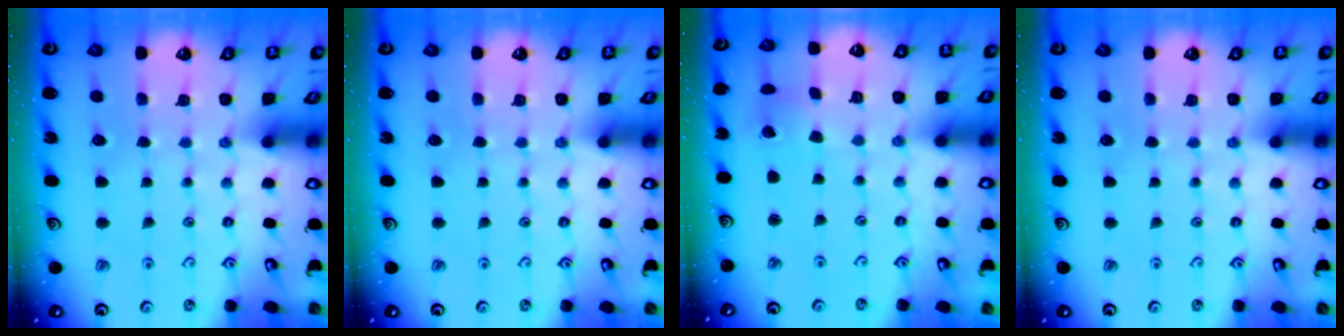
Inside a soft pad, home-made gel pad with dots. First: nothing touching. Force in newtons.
{"total": 0.0}
{"total": 2.4, "press": 2.4, "slide": 0.3}
{"total": 0.0}